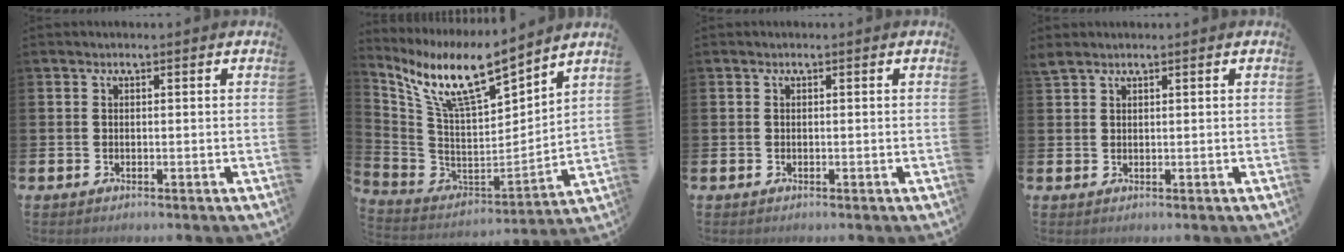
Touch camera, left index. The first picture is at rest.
{"total": 10.8, "force": [8.7, 2.0, 6.1], "torque": [-0.149, -0.056, 0.148]}
{"total": 0.0}
{"total": 1.6, "force": [1.5, 0.3, 0.5], "torque": [-0.003, -0.001, 0.026]}